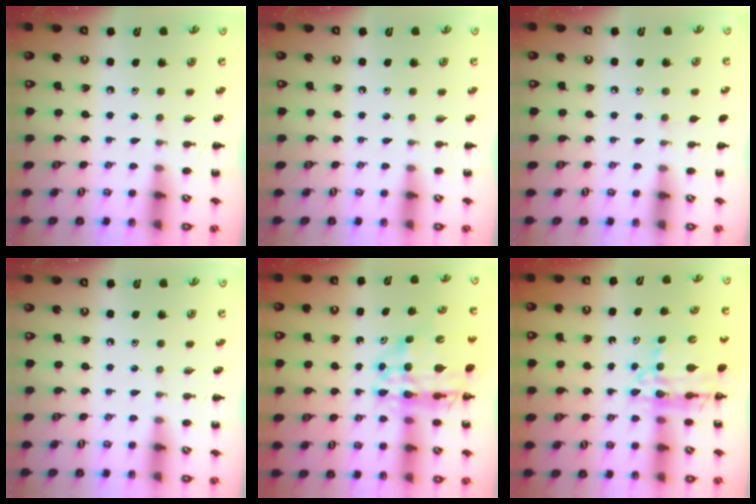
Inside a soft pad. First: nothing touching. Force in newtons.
{"total": 0.0}
{"total": 2.5, "press": 2.2, "slide": 1.2}
{"total": 0.0}
{"total": 14.7, "press": 14.1, "slide": 4.1}
{"total": 12.2, "press": 11.5, "slide": 3.9}